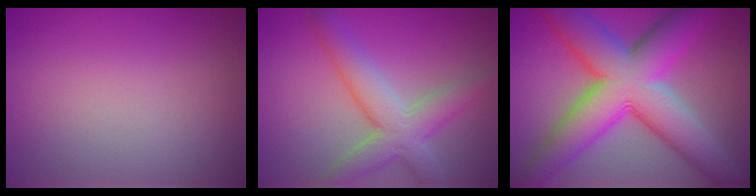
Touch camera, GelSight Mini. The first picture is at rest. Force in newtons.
{"total": 5.3, "press": 5.3, "slide": 0.2}
{"total": 11.9, "press": 11.9, "slide": 0.3}